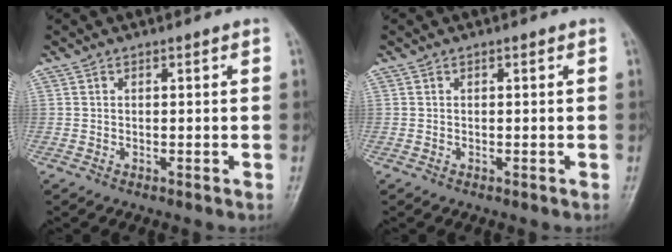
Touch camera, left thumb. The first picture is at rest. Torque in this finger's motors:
{"motor_torque": [-0.10, 0.32, -0.09, -0.04, 0.02]}